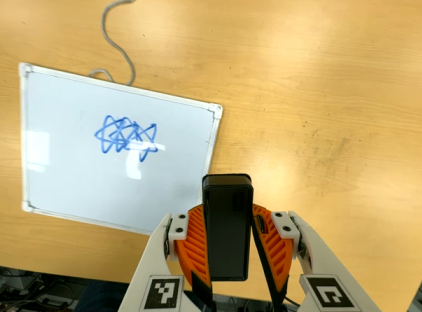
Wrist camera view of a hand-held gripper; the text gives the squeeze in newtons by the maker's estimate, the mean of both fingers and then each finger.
{"total": 6.8, "left": 5.8, "right": 7.8}